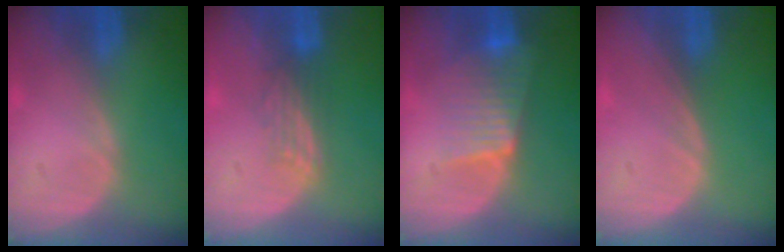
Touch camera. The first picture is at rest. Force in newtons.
{"total": 2.8, "press": 2.7, "slide": 0.6}
{"total": 6.6, "press": 6.2, "slide": 2.4}
{"total": 0.0}